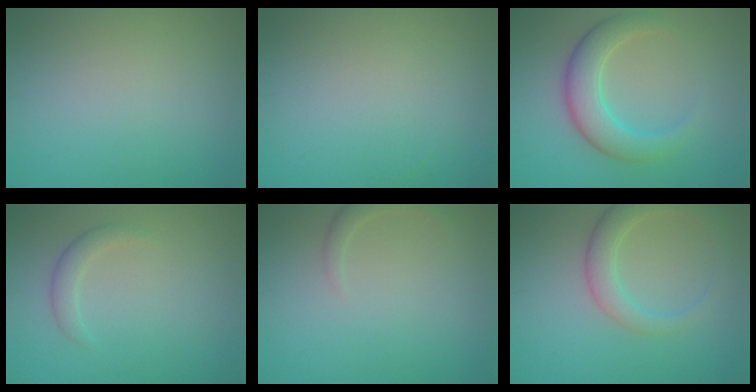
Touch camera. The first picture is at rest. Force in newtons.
{"total": 0.0}
{"total": 4.8, "press": 4.8, "slide": 0.3}
{"total": 1.6, "press": 1.6, "slide": 0.0}
{"total": 1.4, "press": 1.4, "slide": 0.1}
{"total": 3.6, "press": 3.6, "slide": 0.2}